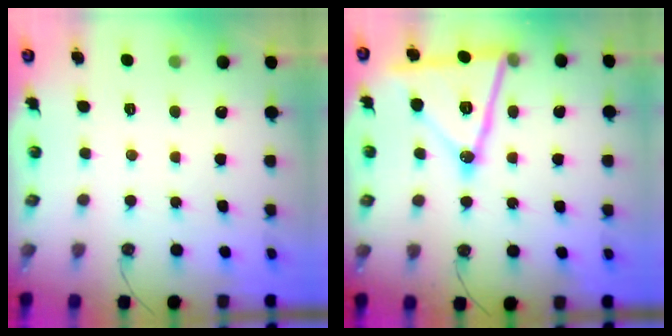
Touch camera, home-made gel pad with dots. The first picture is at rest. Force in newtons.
{"total": 19.0, "press": 18.7, "slide": 3.5}